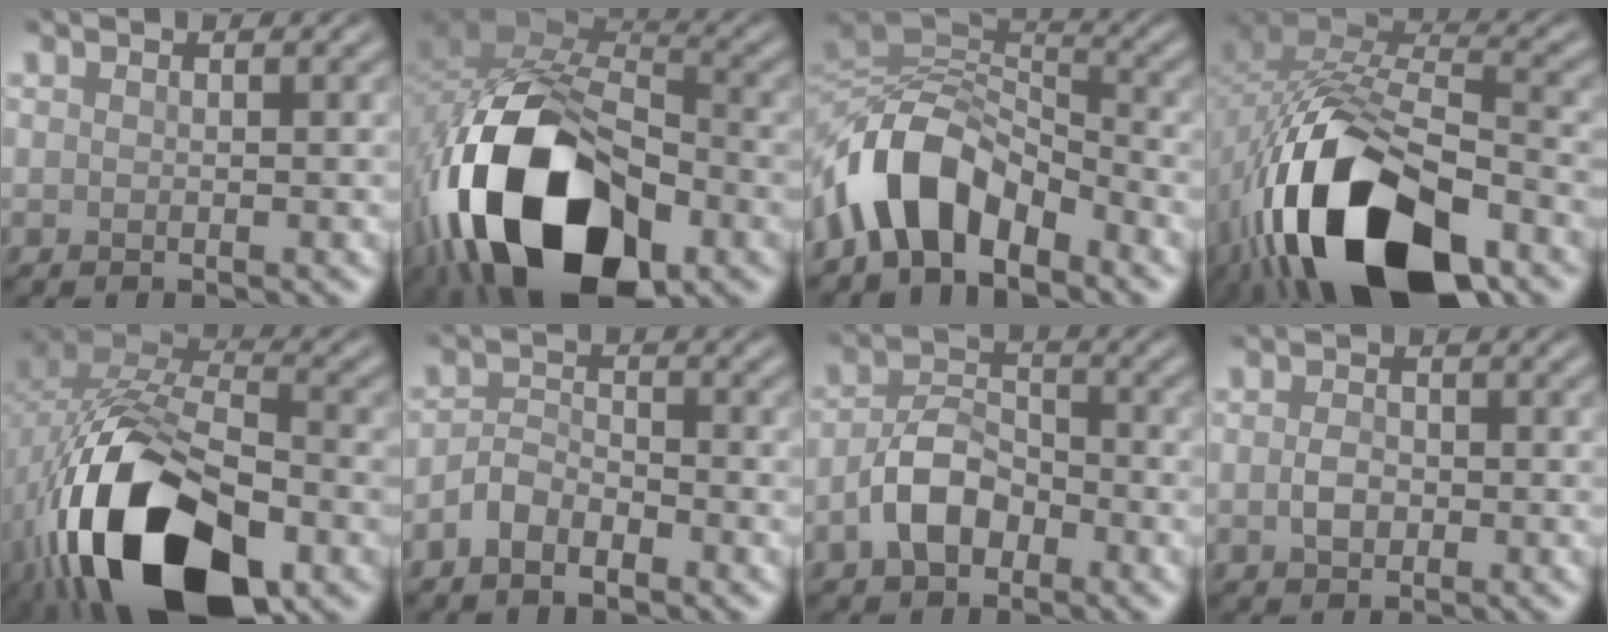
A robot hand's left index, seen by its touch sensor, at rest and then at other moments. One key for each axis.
{"total": 17.6, "fx": -7.4, "fy": 9.8, "fz": 12.6, "tx": -0.230, "ty": -0.012, "tz": -0.135}
{"total": 8.6, "fx": -4.9, "fy": 4.5, "fz": 5.6, "tx": -0.099, "ty": 0.010, "tz": -0.100}
{"total": 17.1, "fx": -8.0, "fy": 8.3, "fz": 12.6, "tx": -0.243, "ty": -0.020, "tz": -0.143}
{"total": 17.3, "fx": -7.1, "fy": 9.0, "fz": 13.0, "tx": -0.247, "ty": -0.024, "tz": -0.123}
{"total": 2.6, "fx": -1.7, "fy": 1.3, "fz": 1.5, "tx": -0.027, "ty": 0.008, "tz": -0.040}
{"total": 4.4, "fx": -2.0, "fy": 2.7, "fz": 2.8, "tx": -0.054, "ty": 0.009, "tz": -0.044}
{"total": 1.9, "fx": -0.3, "fy": 1.3, "fz": 1.3, "tx": -0.028, "ty": 0.000, "tz": -0.009}